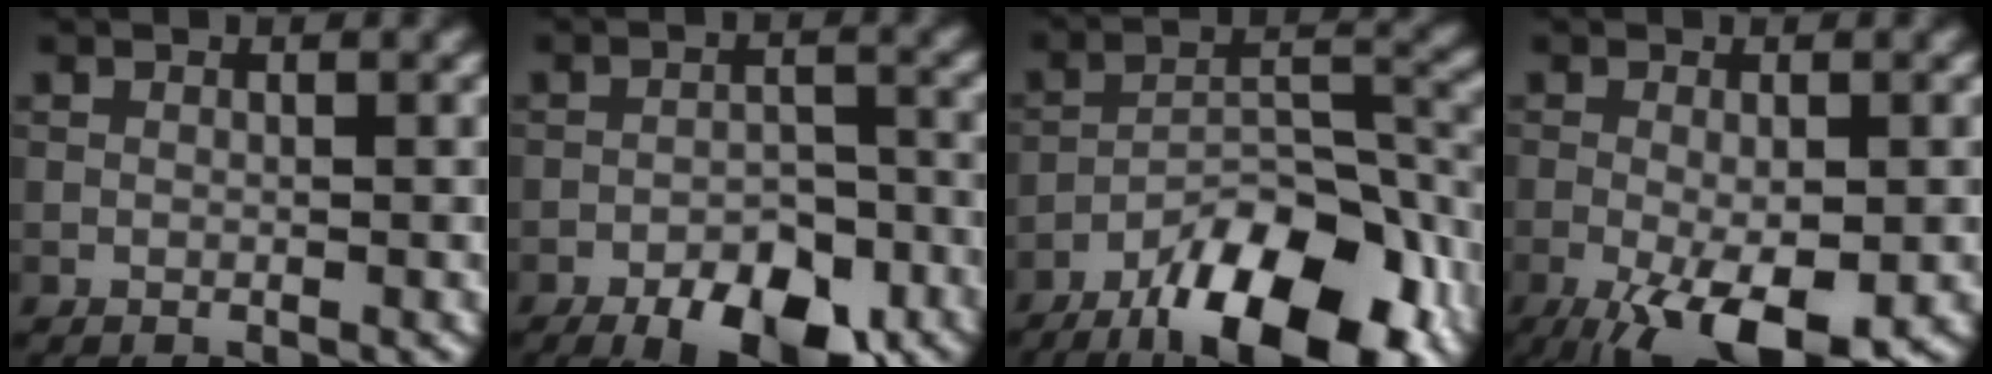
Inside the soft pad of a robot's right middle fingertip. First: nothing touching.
{"total": 7.9, "force": [-5.1, 3.2, 5.1], "torque": [-0.064, -0.004, -0.077]}
{"total": 14.1, "force": [-9.6, 4.8, 9.1], "torque": [-0.144, 0.005, -0.160]}
{"total": 8.1, "force": [-3.7, 2.7, 6.7], "torque": [-0.117, -0.017, -0.049]}